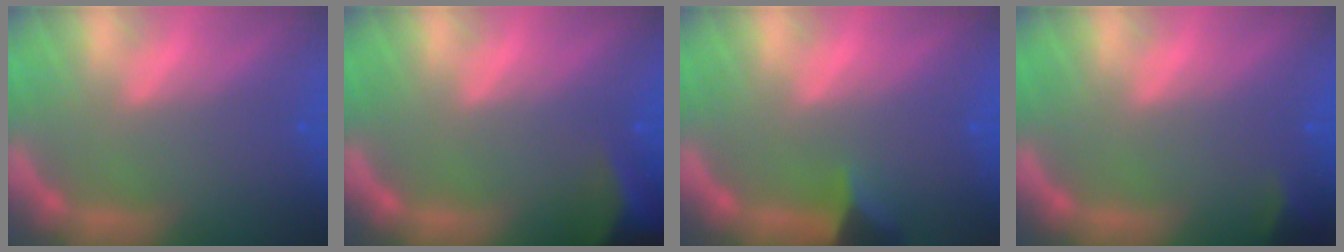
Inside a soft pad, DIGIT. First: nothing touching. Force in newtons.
{"total": 7.0}
{"total": 2.9}
{"total": 1.9}